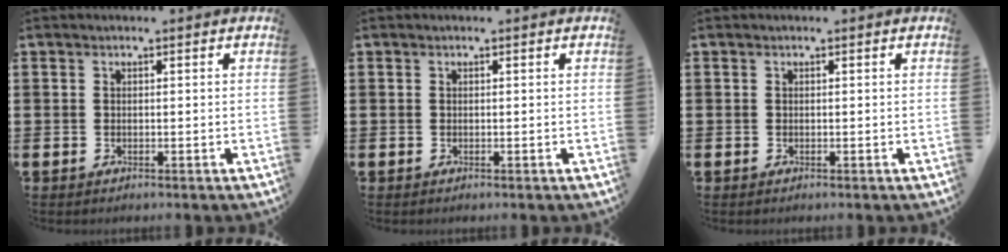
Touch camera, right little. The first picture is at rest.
{"total": 0.0}
{"total": 0.0}